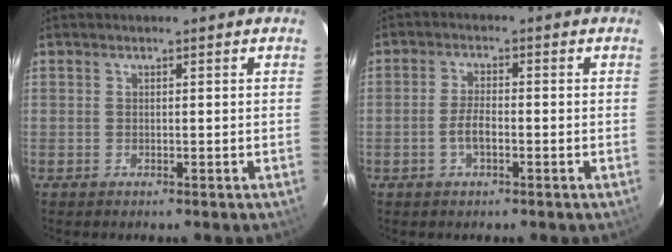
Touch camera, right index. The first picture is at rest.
{"total": 3.5, "force": [-1.3, 1.2, 3.0], "torque": [-0.065, 0.003, -0.024]}